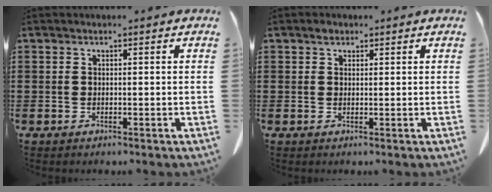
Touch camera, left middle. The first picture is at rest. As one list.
[{"total": 1.2, "force": [0.8, 0.7, 0.4], "torque": [-0.004, 0.001, 0.014]}]